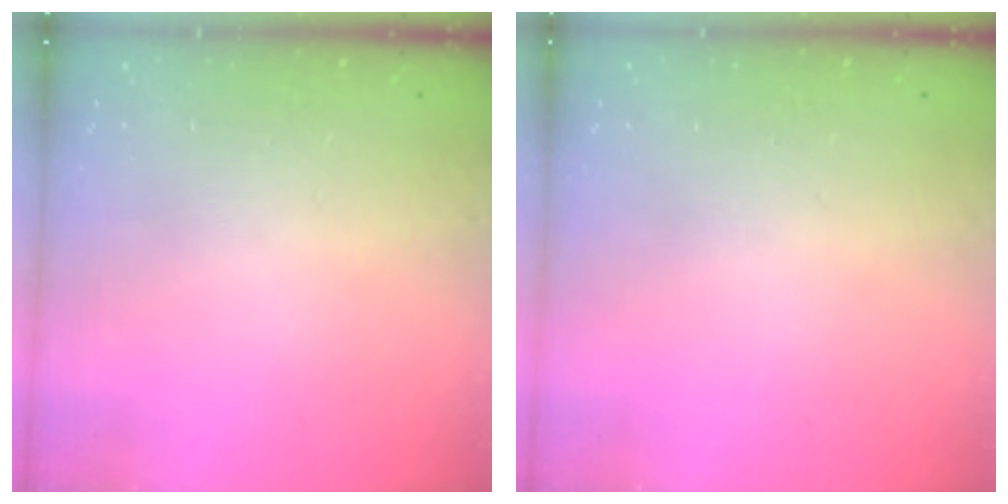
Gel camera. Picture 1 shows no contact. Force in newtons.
{"total": 0.0}